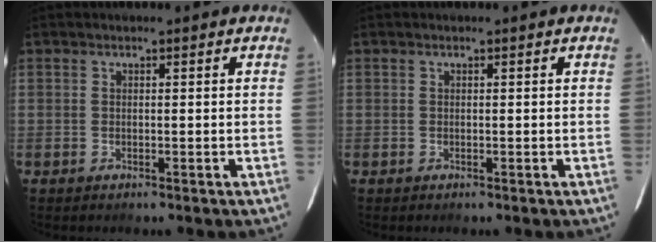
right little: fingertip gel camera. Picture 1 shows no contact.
{"total": 0.0}